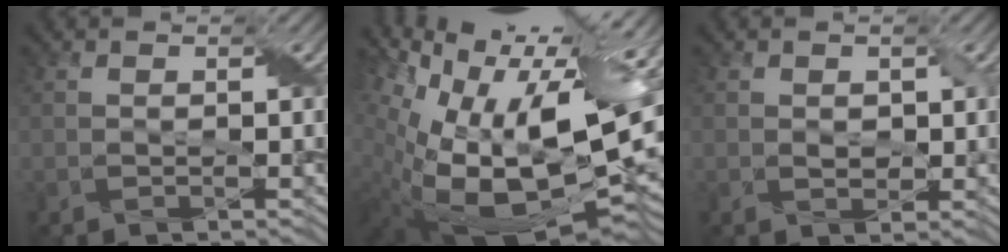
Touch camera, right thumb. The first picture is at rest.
{"total": 20.3, "force": [2.5, 11.0, 16.9], "torque": [-0.284, -0.024, 0.061]}
{"total": 1.5, "force": [0.3, 1.2, 0.7], "torque": [-0.019, -0.006, 0.008]}